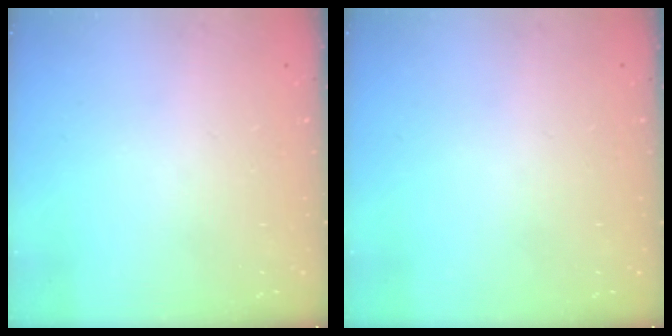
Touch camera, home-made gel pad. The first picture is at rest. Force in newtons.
{"total": 0.0}